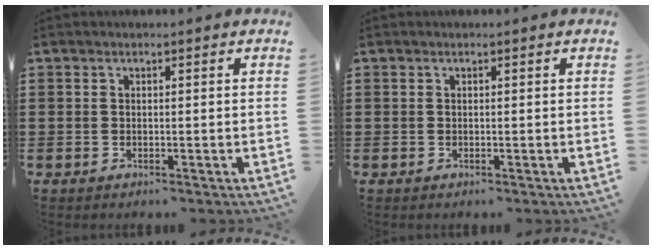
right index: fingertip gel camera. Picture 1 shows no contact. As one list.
[{"total": 0.0}]